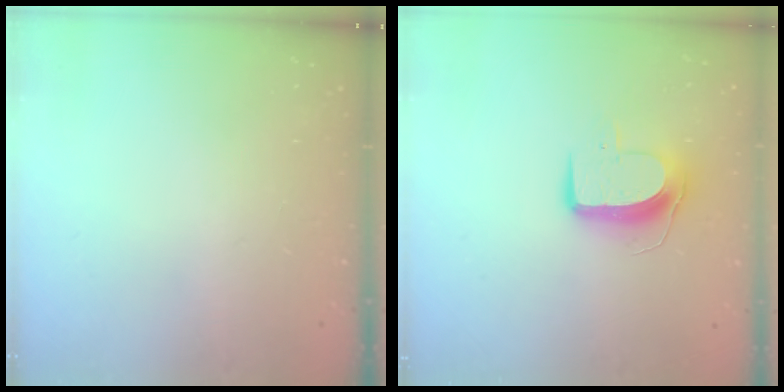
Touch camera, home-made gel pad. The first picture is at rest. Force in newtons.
{"total": 9.5, "press": 9.5, "slide": 0.5}